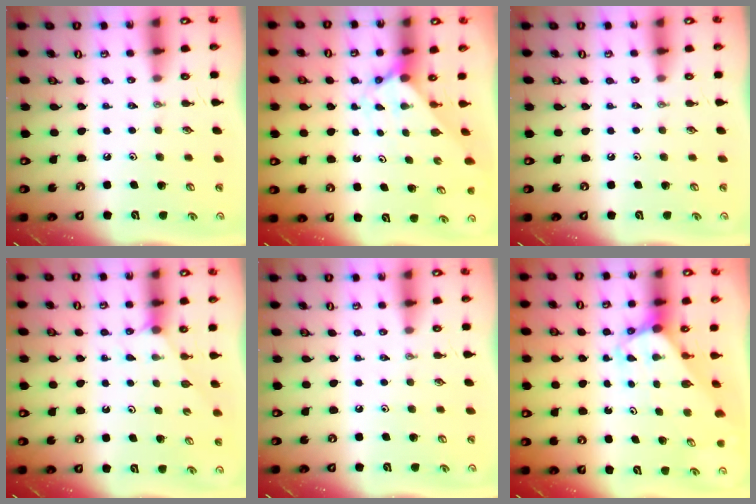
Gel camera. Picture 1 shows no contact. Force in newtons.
{"total": 2.0, "press": 2.0, "slide": 0.2}
{"total": 0.0}
{"total": 2.5, "press": 2.5, "slide": 0.4}
{"total": 0.0}
{"total": 3.3, "press": 3.3, "slide": 0.3}